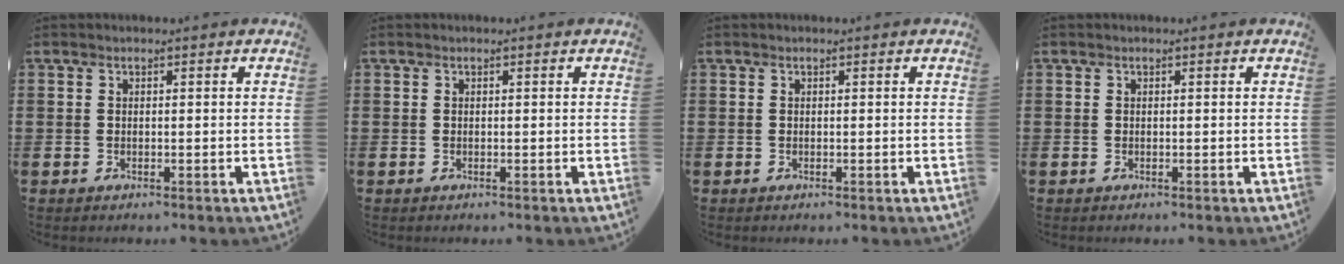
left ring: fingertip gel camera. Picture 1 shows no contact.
{"total": 0.0}
{"total": 0.0}
{"total": 0.0}